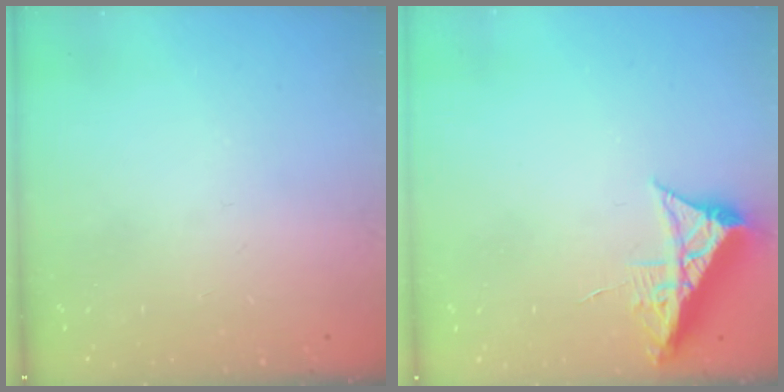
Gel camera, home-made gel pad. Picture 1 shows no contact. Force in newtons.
{"total": 7.1, "press": 7.1, "slide": 0.8}